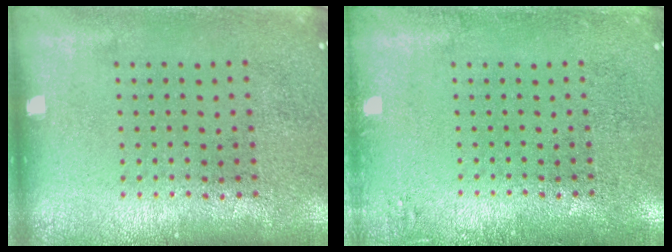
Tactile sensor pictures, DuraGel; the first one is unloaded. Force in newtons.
{"total": 1.0, "press": 1.0, "slide": 0.3}